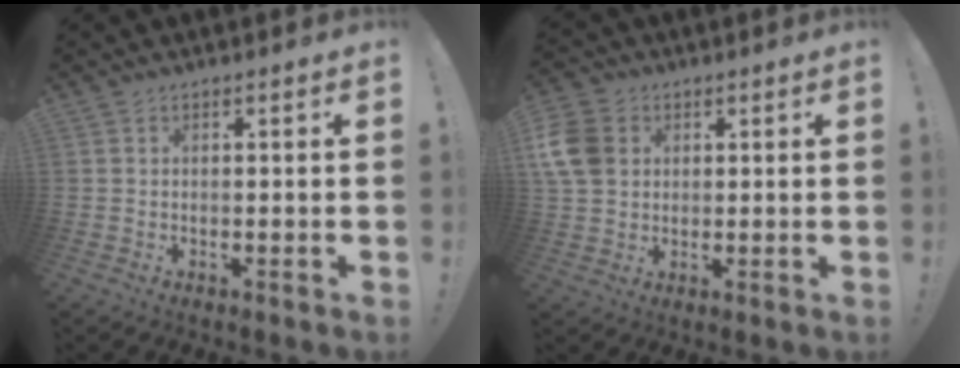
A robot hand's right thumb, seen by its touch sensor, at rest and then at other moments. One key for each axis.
{"total": 10.7, "fx": 2.7, "fy": 8.4, "fz": 5.9, "tx": -0.111, "ty": -0.001, "tz": 0.056}